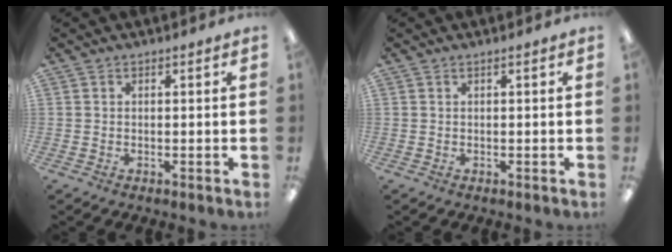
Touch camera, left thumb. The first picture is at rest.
{"total": 0.0}